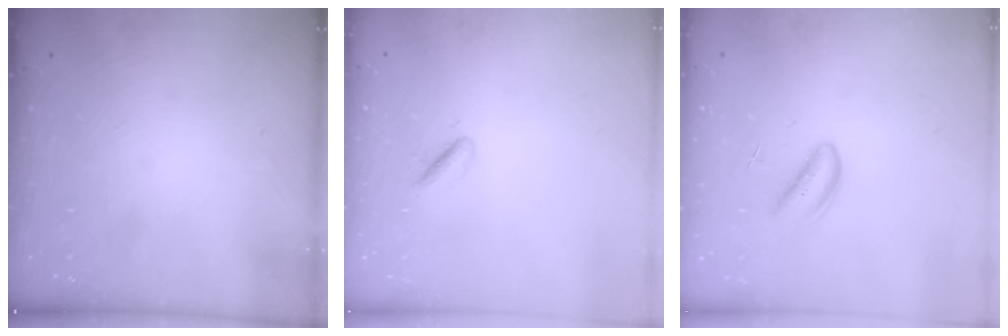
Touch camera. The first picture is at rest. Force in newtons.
{"total": 1.5, "press": 1.3, "slide": 0.6}
{"total": 2.9, "press": 2.9, "slide": 0.5}